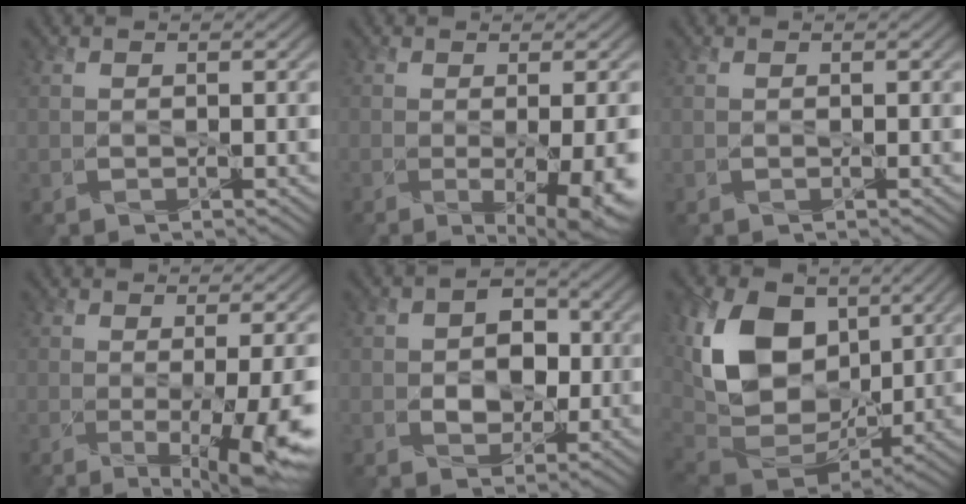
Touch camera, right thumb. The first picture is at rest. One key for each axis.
{"total": 6.1, "fx": -2.1, "fy": 2.0, "fz": 5.4, "tx": -0.081, "ty": -0.024, "tz": -0.014}
{"total": 0.0}
{"total": 6.9, "fx": -2.1, "fy": 1.1, "fz": 6.4, "tx": -0.098, "ty": -0.019, "tz": -0.024}
{"total": 5.7, "fx": -0.3, "fy": 4.5, "fz": 3.4, "tx": -0.041, "ty": 0.011, "tz": -0.020}
{"total": 14.9, "fx": 3.9, "fy": 9.9, "fz": 10.4, "tx": -0.222, "ty": 0.010, "tz": 0.076}